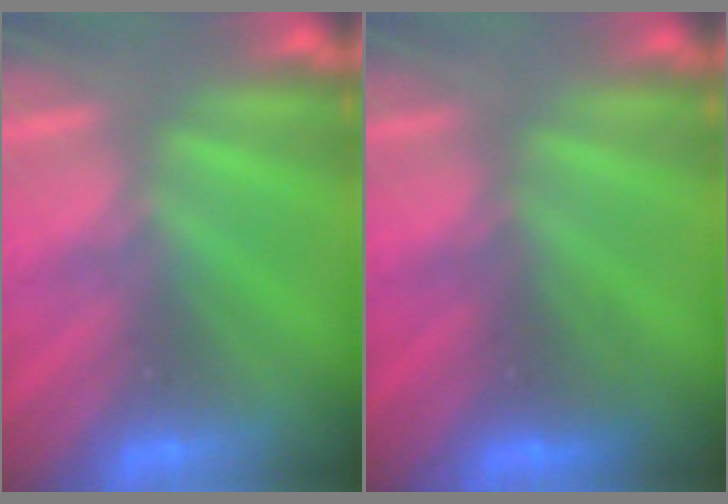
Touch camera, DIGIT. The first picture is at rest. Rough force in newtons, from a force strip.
{"total": 2.4}